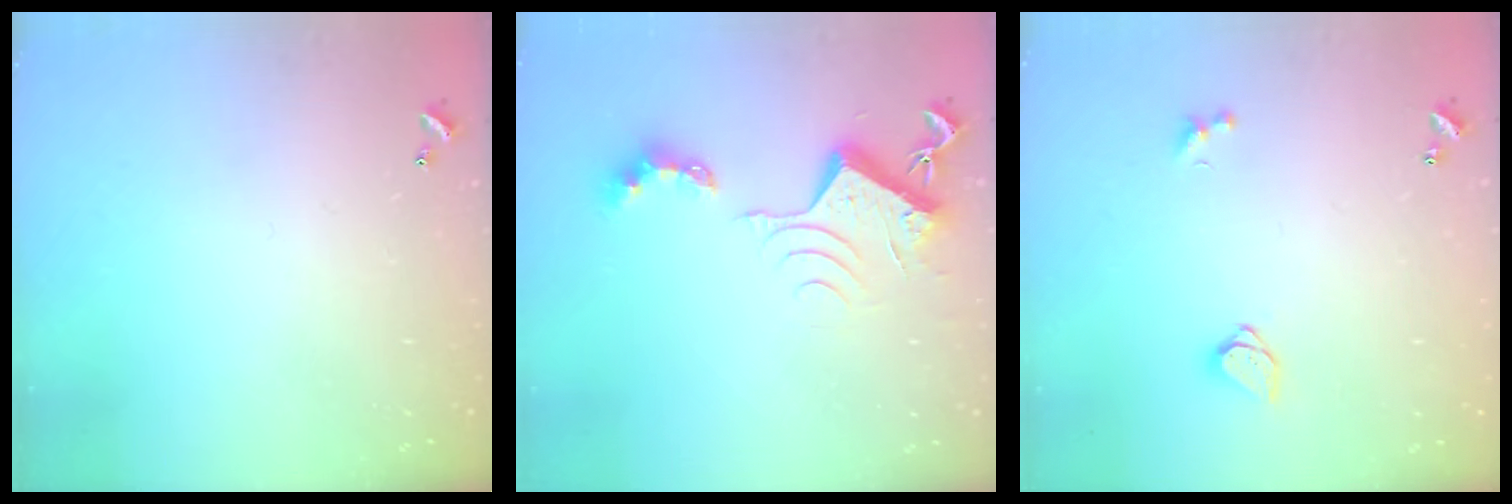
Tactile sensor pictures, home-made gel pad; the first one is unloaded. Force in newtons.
{"total": 8.5, "press": 8.5, "slide": 0.9}
{"total": 1.6, "press": 1.5, "slide": 0.3}